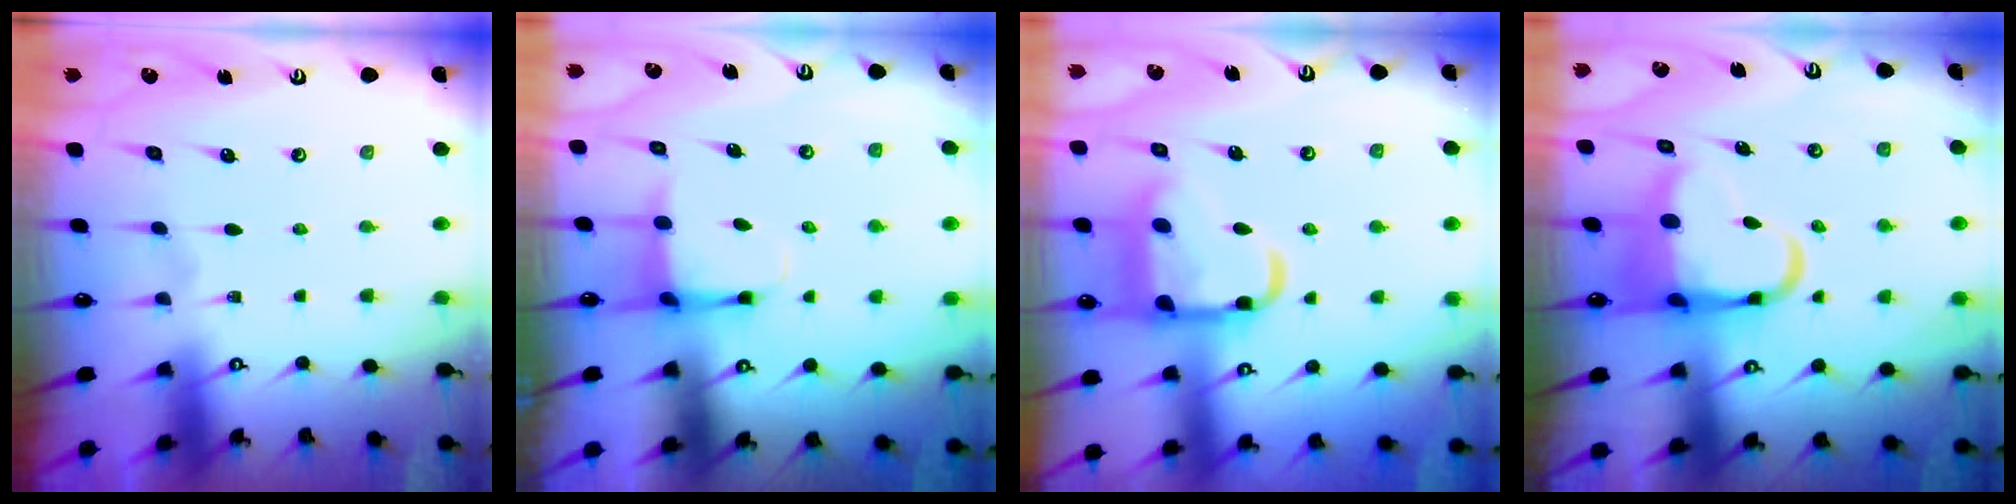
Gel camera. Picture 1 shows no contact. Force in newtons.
{"total": 3.9, "press": 3.7, "slide": 1.2}
{"total": 17.1, "press": 17.0, "slide": 1.3}
{"total": 8.7, "press": 8.3, "slide": 2.6}